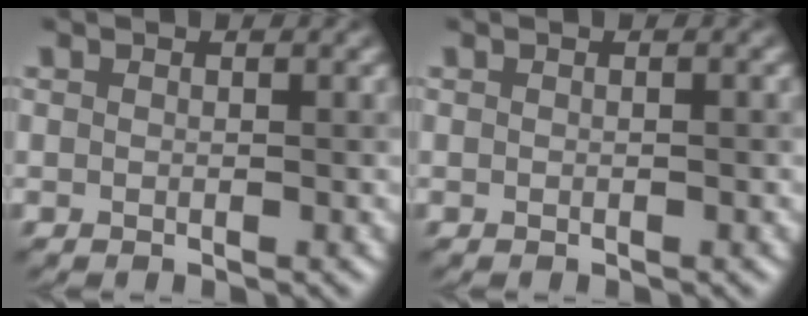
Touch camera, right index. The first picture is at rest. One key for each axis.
{"total": 0.8, "fx": 0.2, "fy": 0.4, "fz": 0.7, "tx": 0.001, "ty": 0.000, "tz": -0.008}